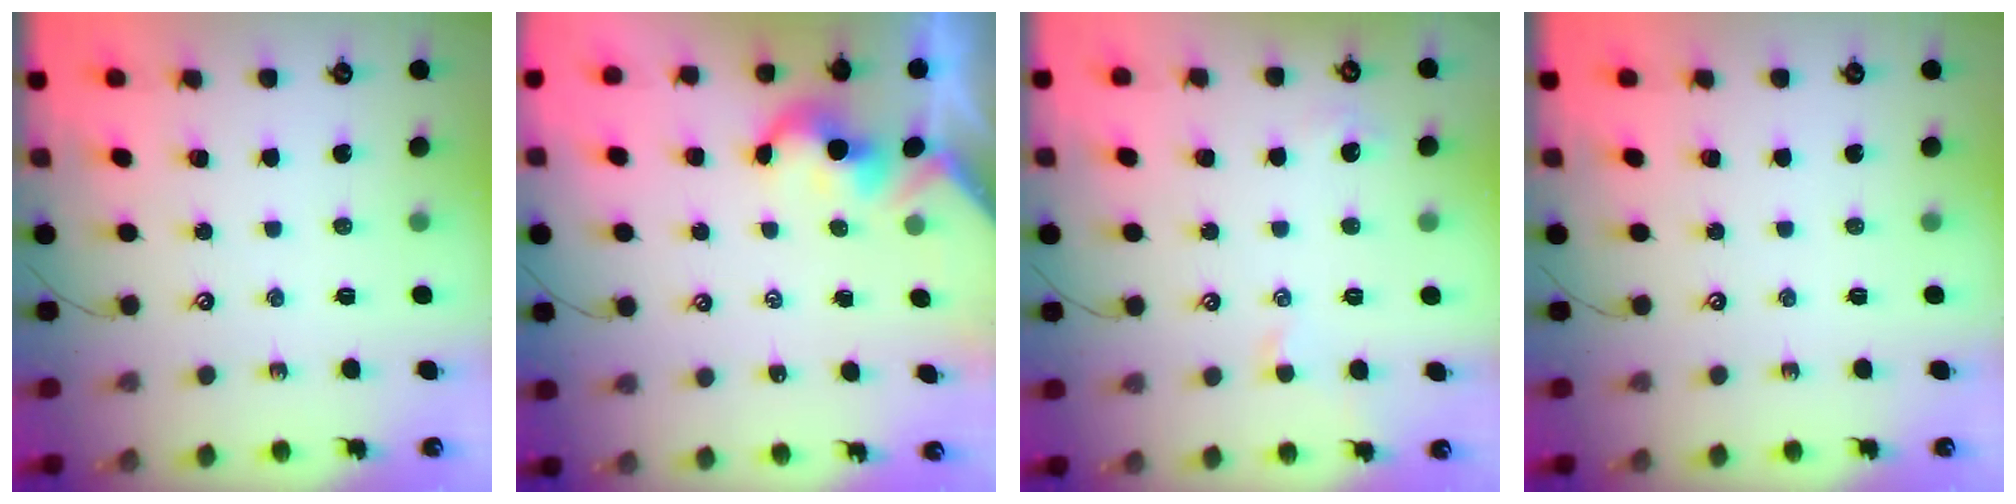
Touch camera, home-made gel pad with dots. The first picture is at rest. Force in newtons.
{"total": 2.0, "press": 2.0, "slide": 0.3}
{"total": 0.9, "press": 0.7, "slide": 0.5}
{"total": 0.0}